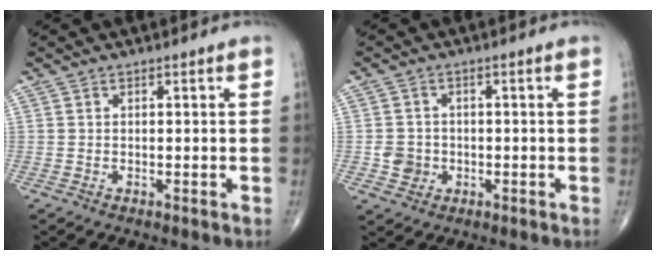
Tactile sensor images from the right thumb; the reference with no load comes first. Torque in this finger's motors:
{"motor_torque": [0.32, 1.29, -0.03, -0.07, 0.14]}